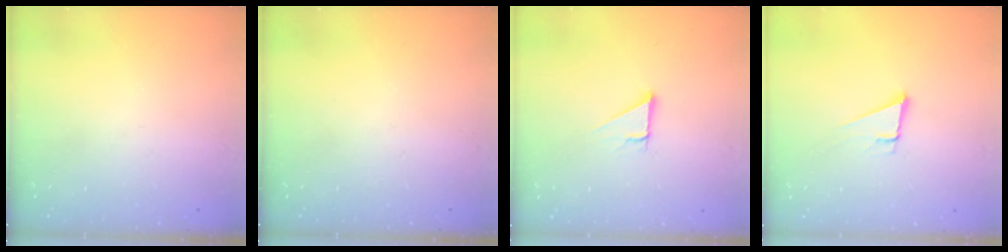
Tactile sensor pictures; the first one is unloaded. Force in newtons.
{"total": 0.0}
{"total": 3.7, "press": 3.7, "slide": 0.2}
{"total": 5.0, "press": 4.4, "slide": 2.4}